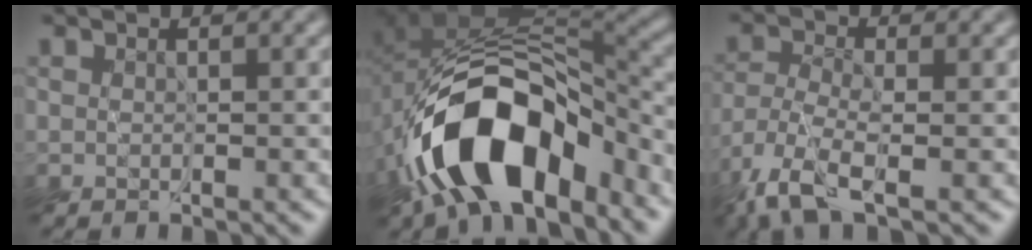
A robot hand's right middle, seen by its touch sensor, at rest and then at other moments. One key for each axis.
{"total": 13.4, "fx": -6.8, "fy": 7.3, "fz": 8.9, "tx": -0.141, "ty": -0.008, "tz": -0.114}
{"total": 4.9, "fx": -3.7, "fy": 1.2, "fz": 3.0, "tx": -0.069, "ty": -0.008, "tz": -0.084}